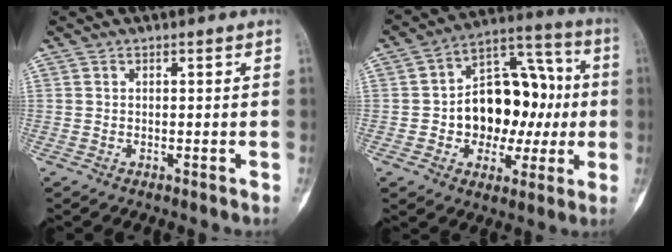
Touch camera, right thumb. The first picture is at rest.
{"total": 18.3, "force": [-0.7, 12.7, 13.1], "torque": [-0.141, 0.040, -0.006]}